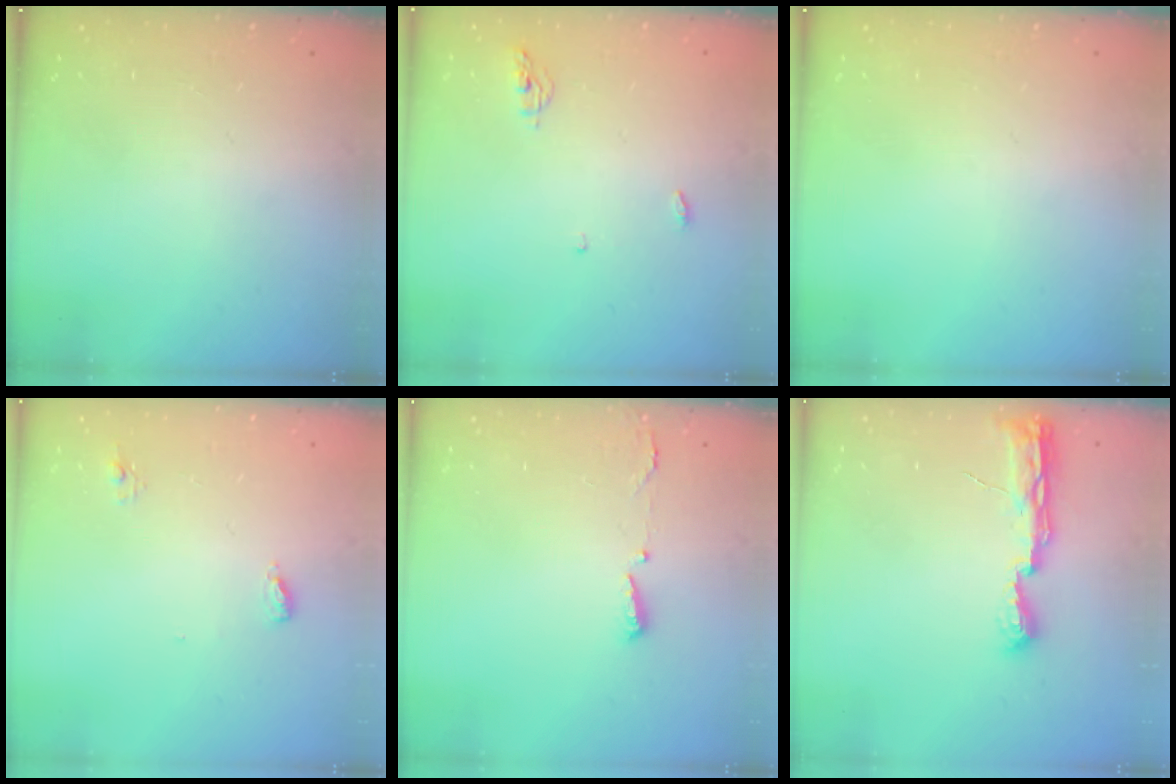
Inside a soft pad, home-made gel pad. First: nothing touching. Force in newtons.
{"total": 7.8, "press": 4.6, "slide": 6.3}
{"total": 0.0}
{"total": 4.7, "press": 4.5, "slide": 1.1}
{"total": 2.9, "press": 2.8, "slide": 0.6}
{"total": 8.0, "press": 8.0, "slide": 0.8}